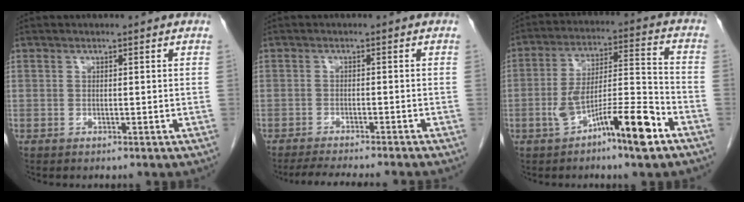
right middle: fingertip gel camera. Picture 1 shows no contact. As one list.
[{"total": 8.7, "force": [-7.8, -0.2, 3.6], "torque": [-0.044, -0.016, -0.116]}, {"total": 12.3, "force": [-6.4, 1.6, 10.4], "torque": [-0.185, 0.015, -0.107]}]